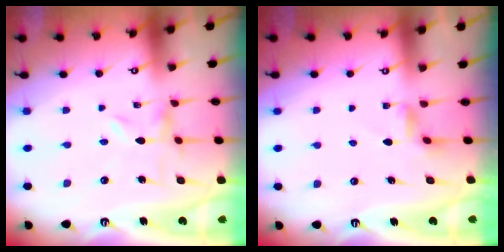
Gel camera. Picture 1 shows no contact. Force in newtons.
{"total": 2.4, "press": 2.4, "slide": 0.4}